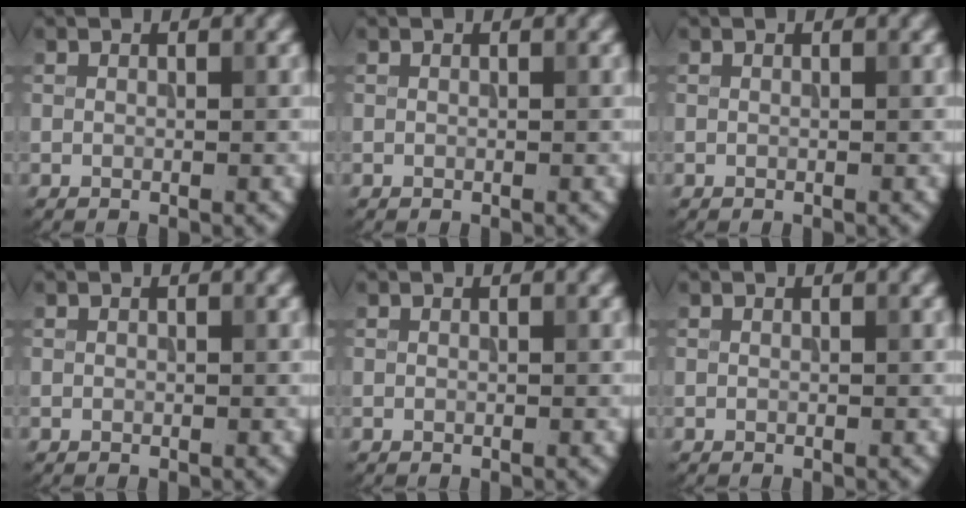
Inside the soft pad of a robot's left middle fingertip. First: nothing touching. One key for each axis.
{"total": 0.0}
{"total": 0.0}
{"total": 0.0}
{"total": 0.0}
{"total": 0.0}